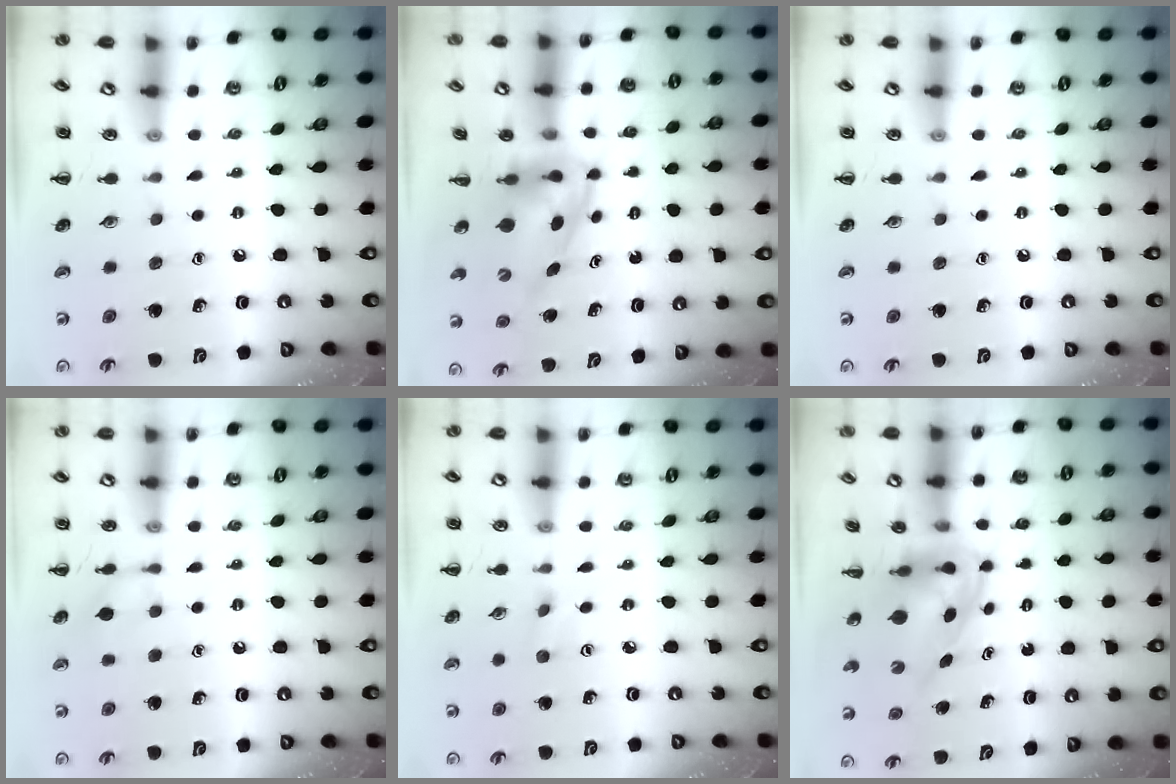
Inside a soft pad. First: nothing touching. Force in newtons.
{"total": 3.9, "press": 3.9, "slide": 0.8}
{"total": 0.0}
{"total": 5.8, "press": 5.8, "slide": 0.3}
{"total": 2.3, "press": 2.2, "slide": 0.8}
{"total": 3.8, "press": 3.7, "slide": 1.0}